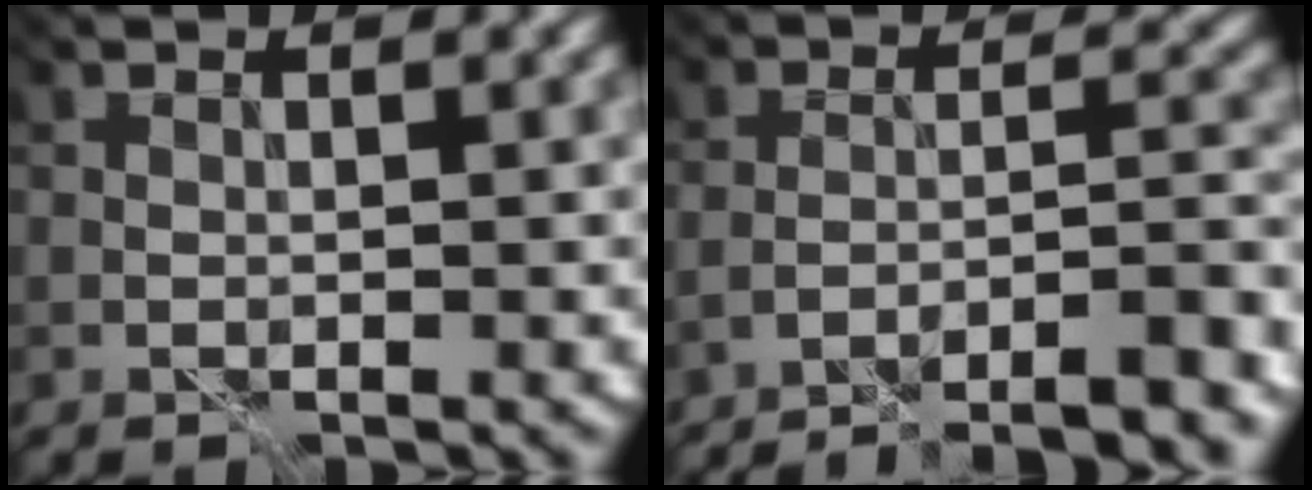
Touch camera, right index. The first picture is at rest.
{"total": 9.7, "force": [-8.8, 0.8, 4.1], "torque": [-0.040, 0.008, -0.115]}